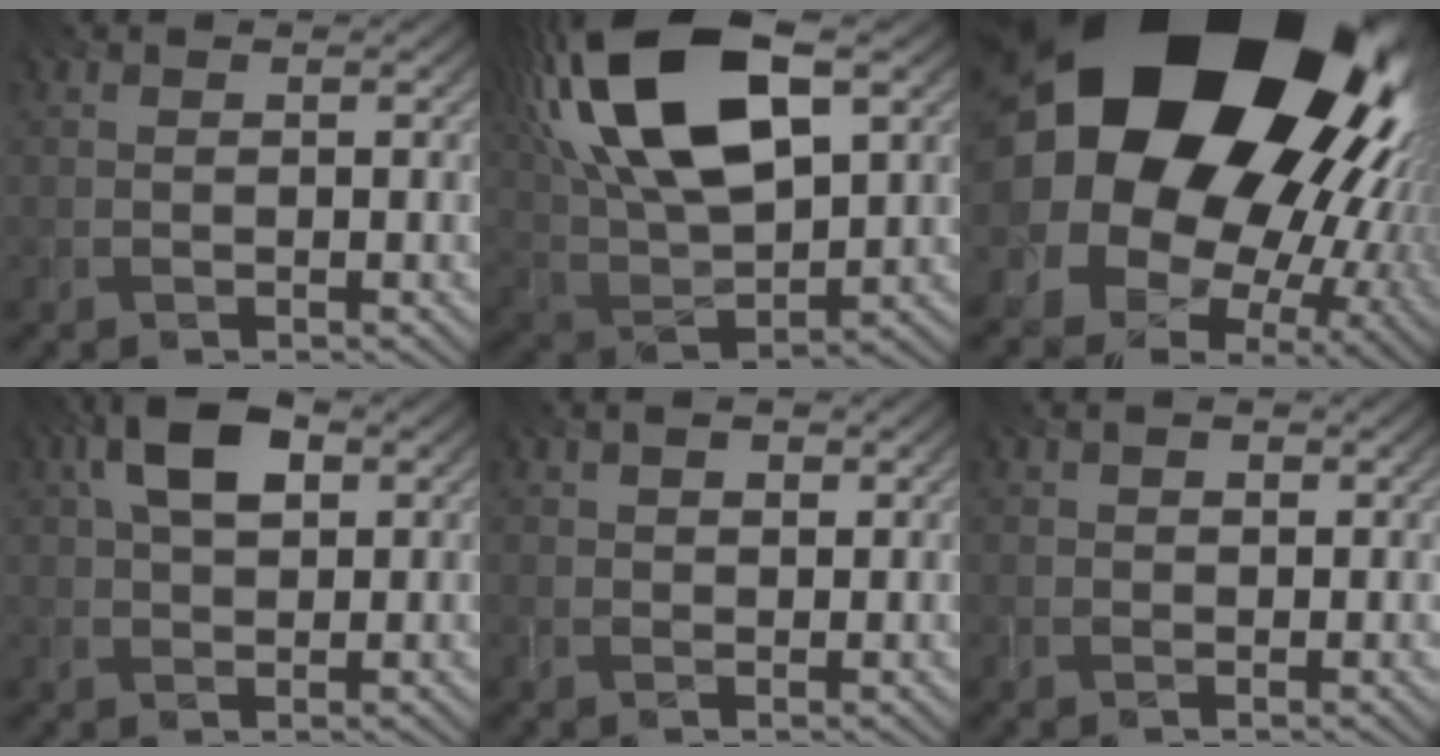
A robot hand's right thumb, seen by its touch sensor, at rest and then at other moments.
{"total": 19.5, "force": [8.1, 9.1, 15.2], "torque": [-0.335, 0.042, 0.130]}
{"total": 26.4, "force": [7.6, 20.2, 15.3], "torque": [-0.293, -0.035, 0.137]}
{"total": 7.2, "force": [2.5, 3.9, 5.6], "torque": [-0.117, 0.014, 0.039]}
{"total": 2.3, "force": [1.1, 1.2, 1.5], "torque": [-0.028, 0.001, 0.020]}
{"total": 1.7, "force": [0.7, 1.0, 1.1], "torque": [-0.019, 0.002, 0.013]}